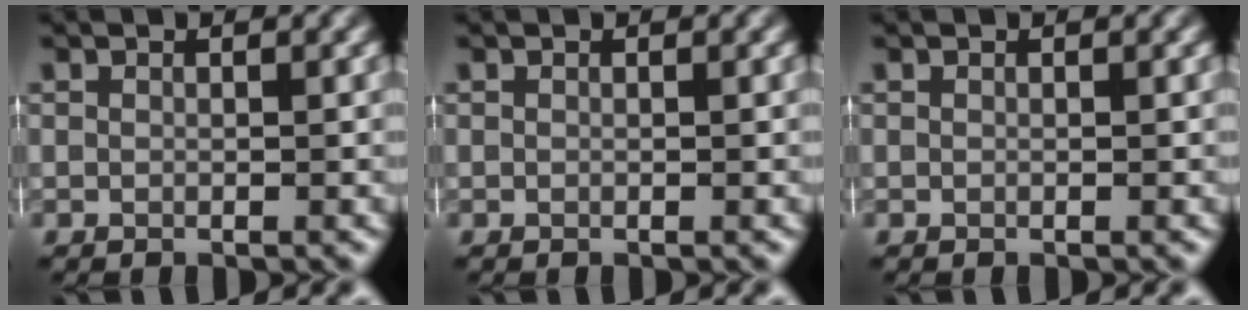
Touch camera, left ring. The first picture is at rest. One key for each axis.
{"total": 0.0}
{"total": 0.0}